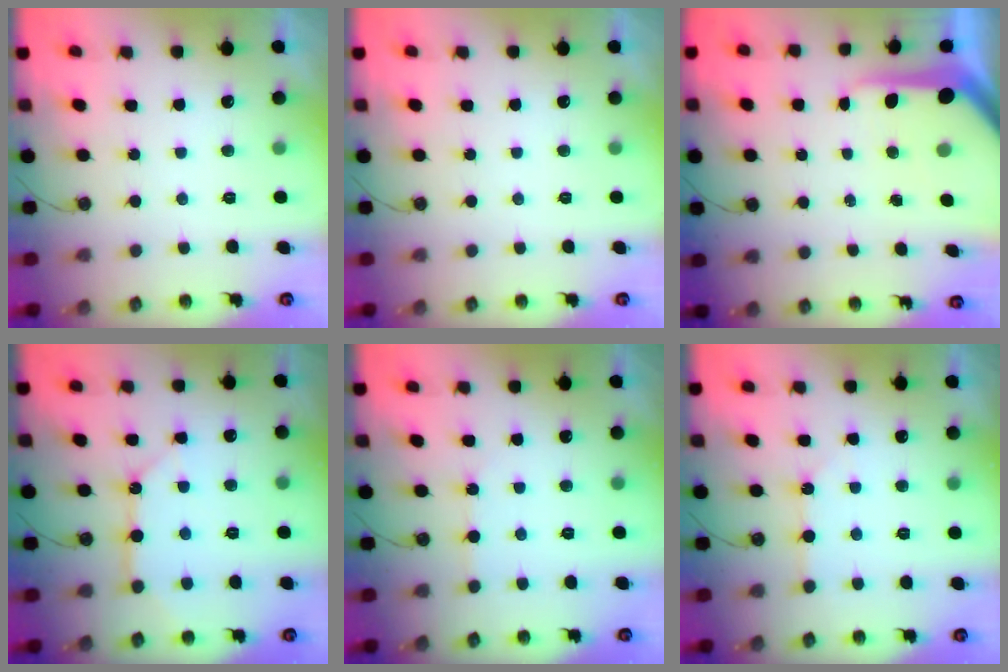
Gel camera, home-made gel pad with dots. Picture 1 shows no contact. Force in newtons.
{"total": 0.0}
{"total": 11.7, "press": 11.6, "slide": 0.9}
{"total": 10.2, "press": 10.1, "slide": 1.0}
{"total": 2.8, "press": 2.8, "slide": 0.4}
{"total": 2.1, "press": 2.1, "slide": 0.3}